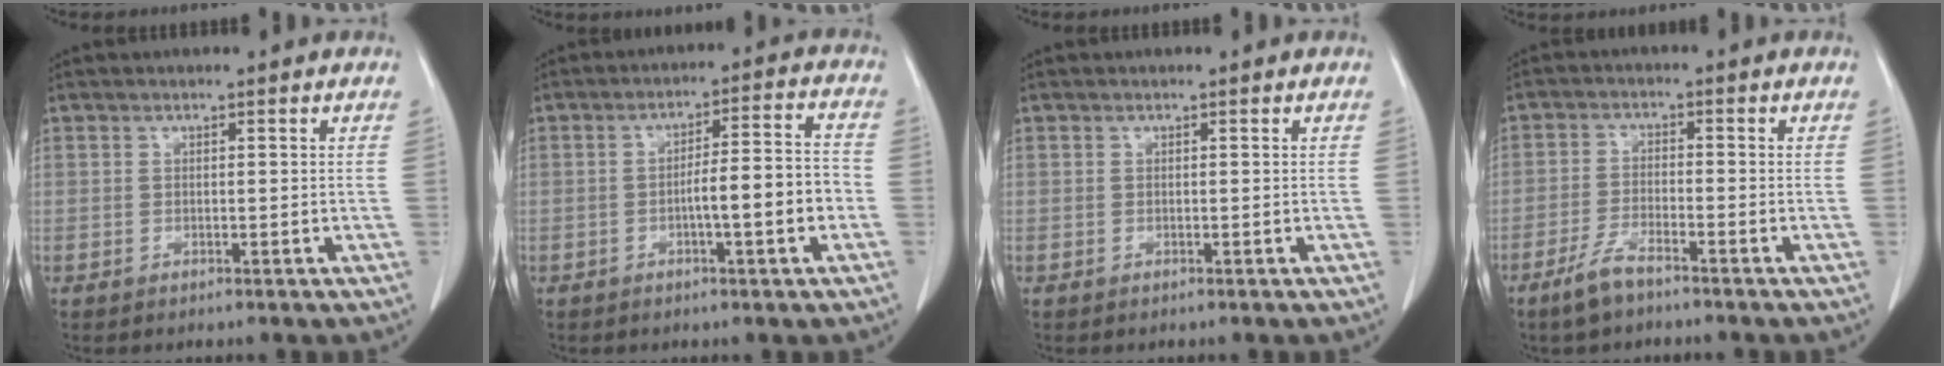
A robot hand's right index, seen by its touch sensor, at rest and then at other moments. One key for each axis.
{"total": 8.3, "fx": -2.2, "fy": 0.8, "fz": 7.9, "tx": -0.121, "ty": 0.019, "tz": -0.031}
{"total": 0.0}
{"total": 4.7, "fx": -3.6, "fy": 0.9, "fz": 2.8, "tx": -0.064, "ty": -0.005, "tz": -0.071}